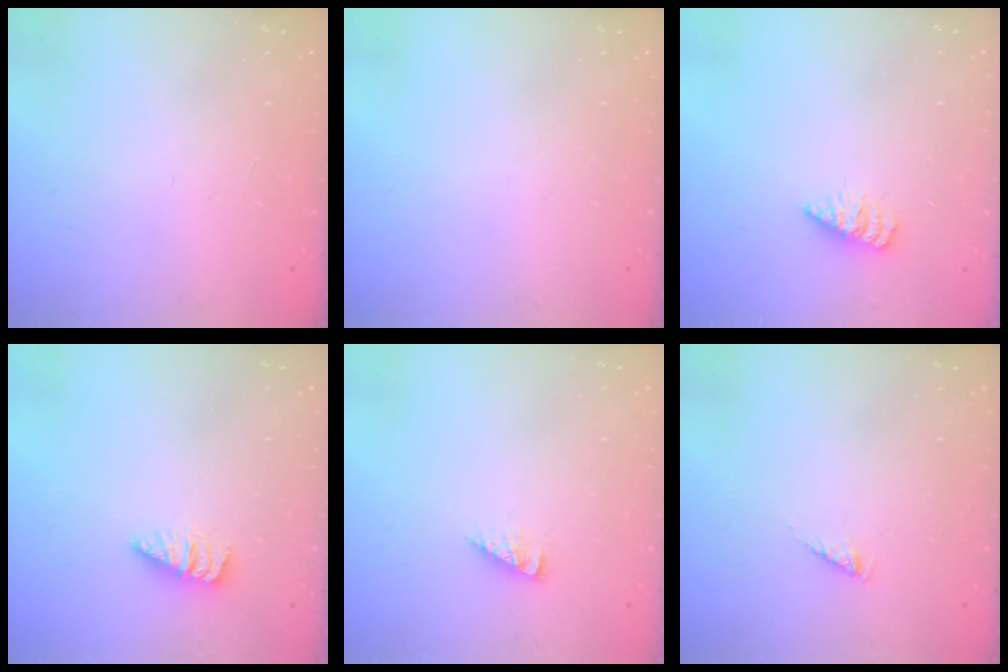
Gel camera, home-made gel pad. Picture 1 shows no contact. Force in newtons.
{"total": 0.0}
{"total": 2.3, "press": 2.2, "slide": 0.4}
{"total": 2.7, "press": 2.7, "slide": 0.2}
{"total": 2.5, "press": 2.5, "slide": 0.1}
{"total": 0.8, "press": 0.8, "slide": 0.2}